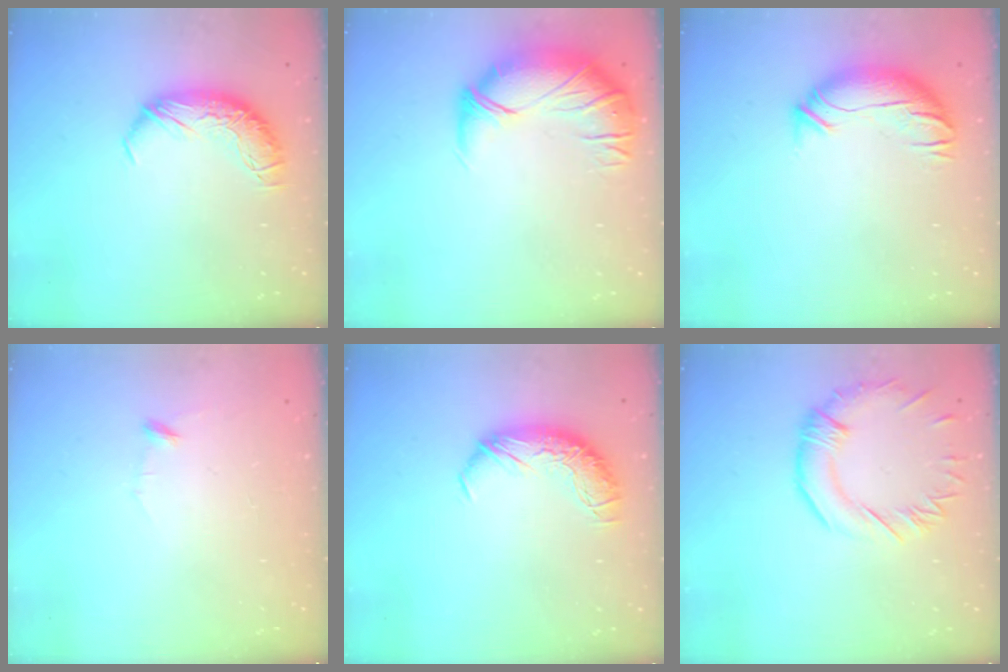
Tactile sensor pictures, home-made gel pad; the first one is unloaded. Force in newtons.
{"total": 2.7, "press": 1.3, "slide": 2.4}
{"total": 3.3, "press": 2.6, "slide": 2.1}
{"total": 8.7, "press": 8.6, "slide": 0.5}
{"total": 0.0}
{"total": 2.0, "press": 1.8, "slide": 1.0}